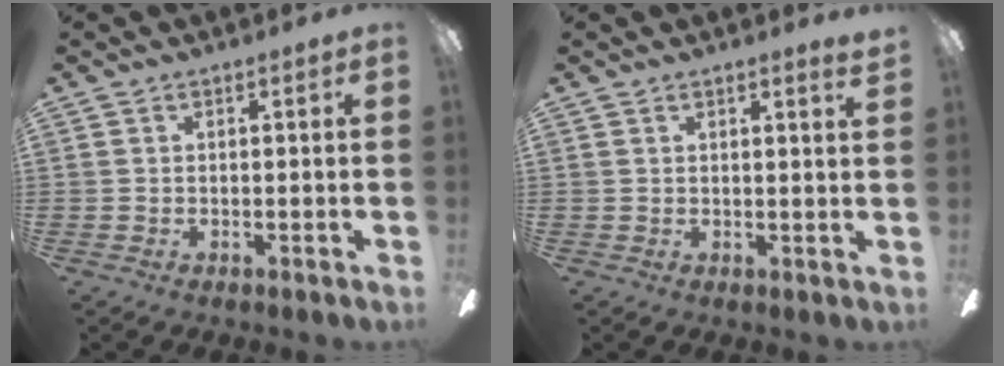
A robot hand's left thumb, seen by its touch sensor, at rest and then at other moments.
{"total": 1.8, "force": [1.5, -0.2, 1.0], "torque": [-0.014, -0.005, 0.024]}